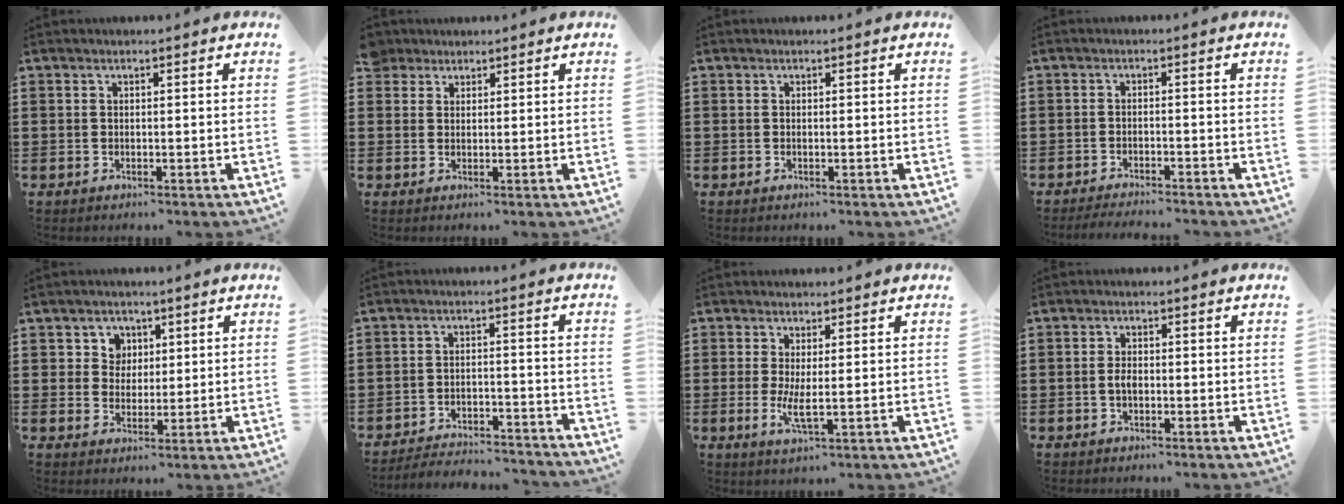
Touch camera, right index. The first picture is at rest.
{"total": 2.6, "force": [2.1, 1.5, 0.1], "torque": [-0.010, 0.008, 0.041]}
{"total": 0.0}
{"total": 2.3, "force": [-2.3, 0.0, 0.2], "torque": [-0.007, 0.001, -0.047]}
{"total": 3.8, "force": [1.5, 3.5, 0.5], "torque": [-0.030, 0.014, 0.026]}
{"total": 4.1, "force": [-4.1, 0.4, 0.5], "torque": [-0.021, 0.002, -0.089]}
{"total": 3.8, "force": [0.0, 0.6, 3.8], "torque": [-0.077, -0.010, 0.001]}
{"total": 1.6, "force": [-0.4, 0.9, 1.3], "torque": [-0.028, -0.002, -0.006]}